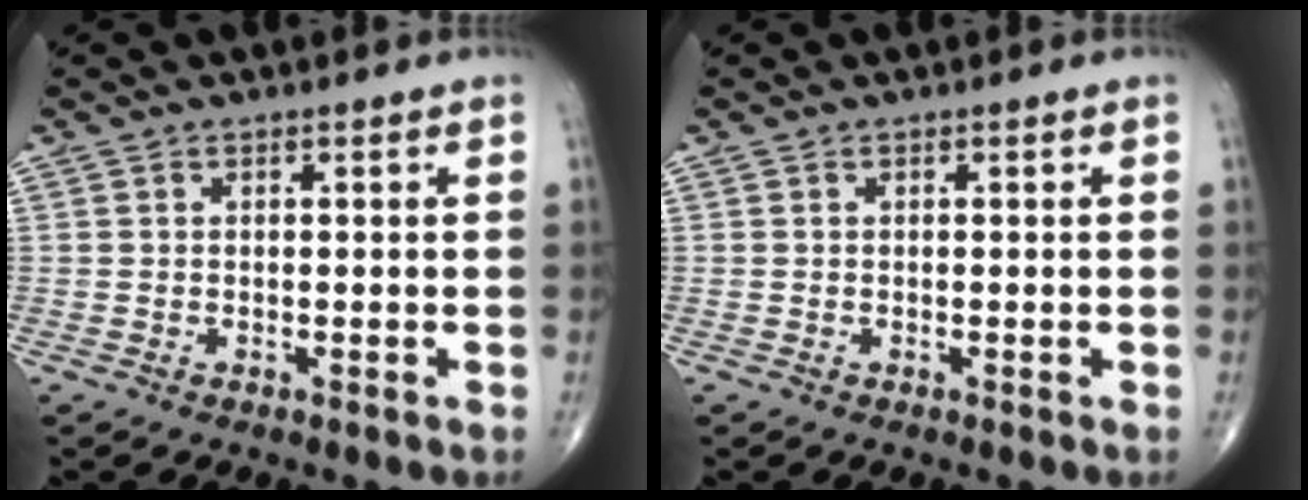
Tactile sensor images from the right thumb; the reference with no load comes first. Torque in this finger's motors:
{"motor_torque": [0.03, 0.04, -0.02, 0.02, 0.00]}